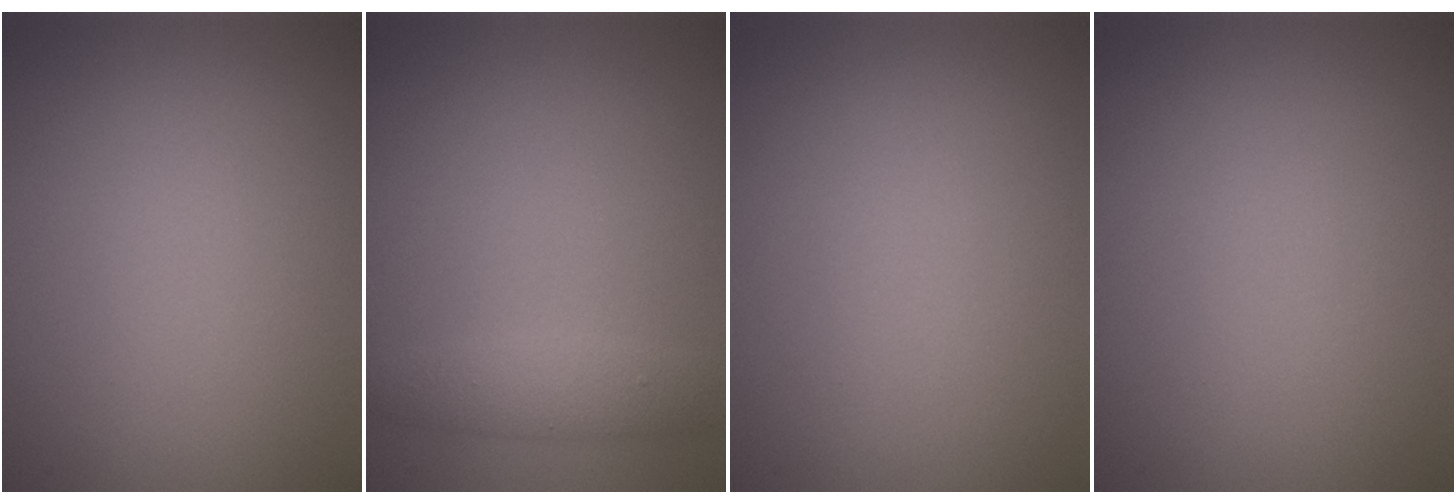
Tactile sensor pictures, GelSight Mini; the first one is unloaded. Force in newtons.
{"total": 2.1, "press": 2.1, "slide": 0.1}
{"total": 0.0}
{"total": 0.0}